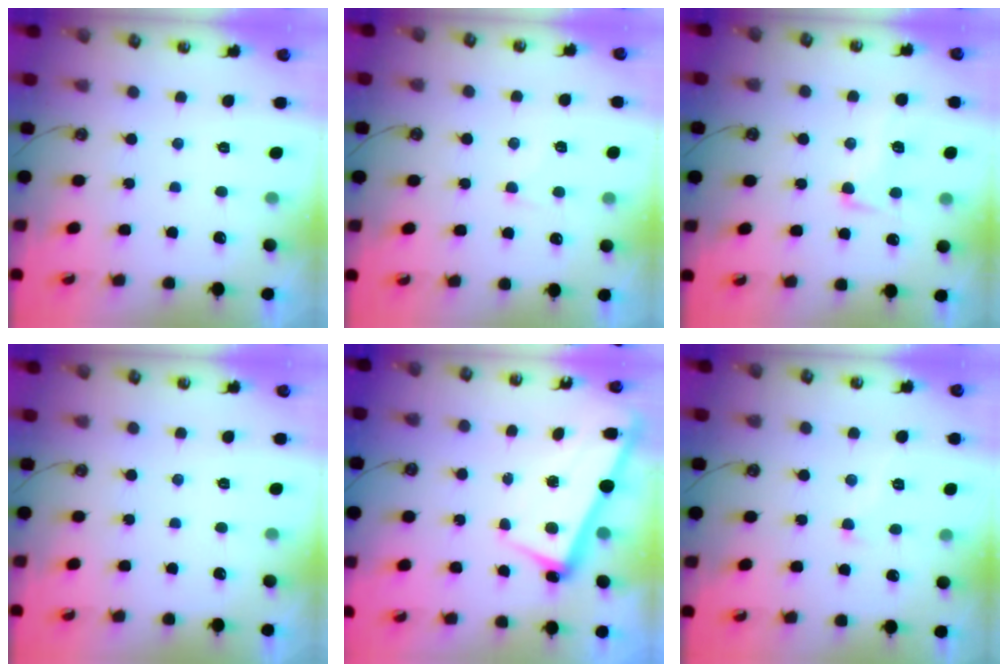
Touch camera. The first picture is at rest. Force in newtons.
{"total": 0.9, "press": 0.6, "slide": 0.7}
{"total": 3.0, "press": 2.8, "slide": 1.2}
{"total": 0.0}
{"total": 2.2, "press": 2.2, "slide": 0.5}
{"total": 4.3, "press": 4.3, "slide": 0.3}